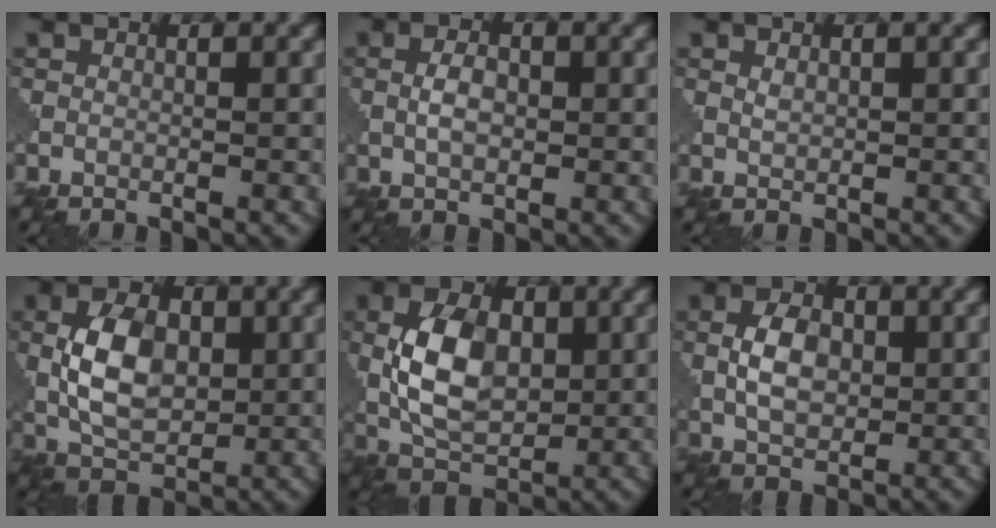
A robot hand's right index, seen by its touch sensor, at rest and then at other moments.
{"total": 2.2, "force": [0.2, 1.3, 1.8], "torque": [-0.035, 0.000, 0.002]}
{"total": 0.8, "force": [0.6, 0.3, 0.3], "torque": [-0.006, -0.003, 0.015]}
{"total": 6.1, "force": [0.5, 4.0, 4.6], "torque": [-0.090, -0.001, 0.011]}
{"total": 7.1, "force": [0.7, 4.6, 5.3], "torque": [-0.103, -0.001, 0.012]}
{"total": 4.0, "force": [0.4, 2.7, 2.9], "torque": [-0.056, 0.001, 0.009]}